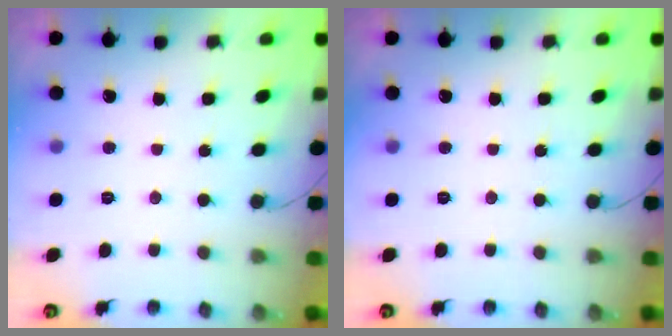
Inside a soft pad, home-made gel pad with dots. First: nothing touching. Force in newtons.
{"total": 0.0}